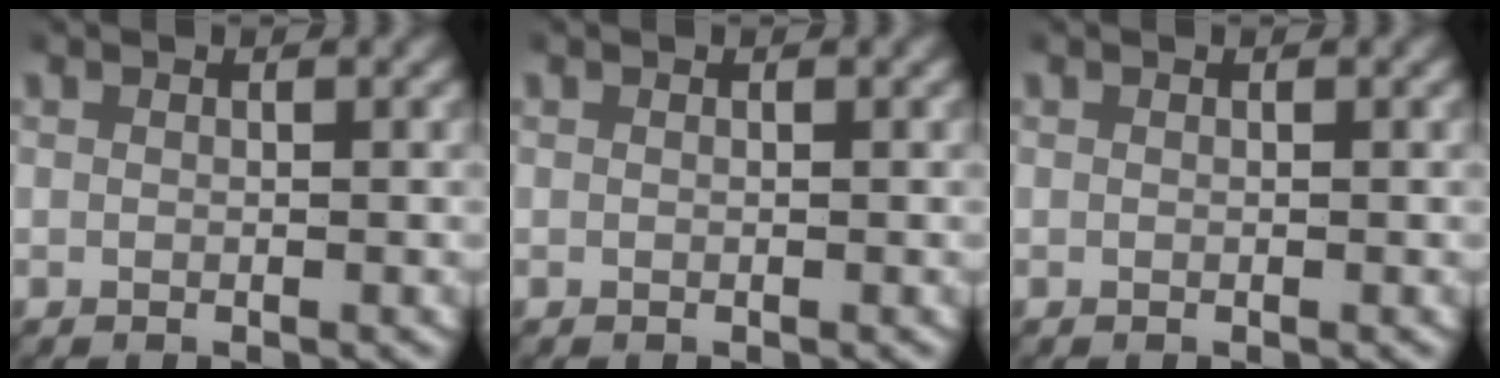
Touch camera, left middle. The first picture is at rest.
{"total": 0.0}
{"total": 0.0}